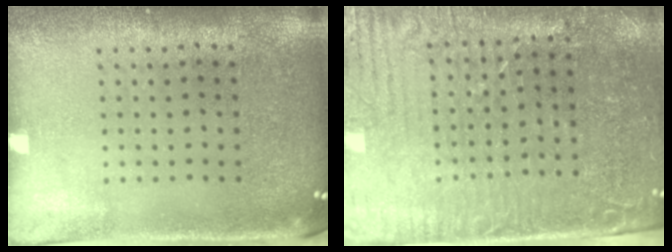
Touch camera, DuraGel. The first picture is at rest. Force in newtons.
{"total": 3.8, "press": 3.5, "slide": 1.5}